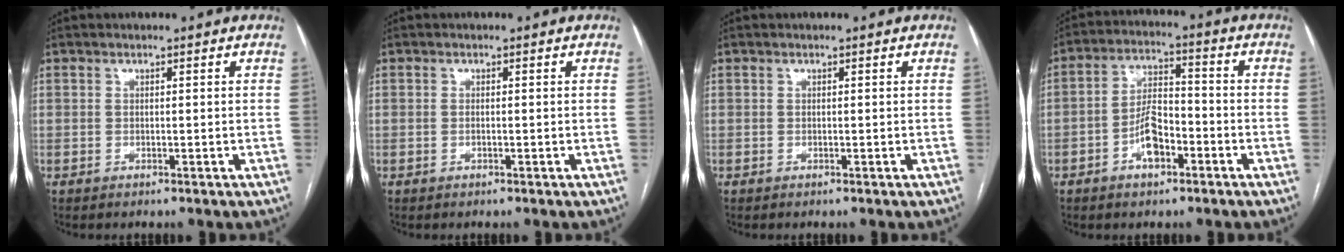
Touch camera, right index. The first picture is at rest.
{"total": 0.5, "force": [-0.3, 0.2, 0.4], "torque": [-0.012, 0.001, -0.005]}
{"total": 0.0}
{"total": 7.2, "force": [-3.3, 3.2, 5.5], "torque": [-0.111, 0.018, -0.059]}